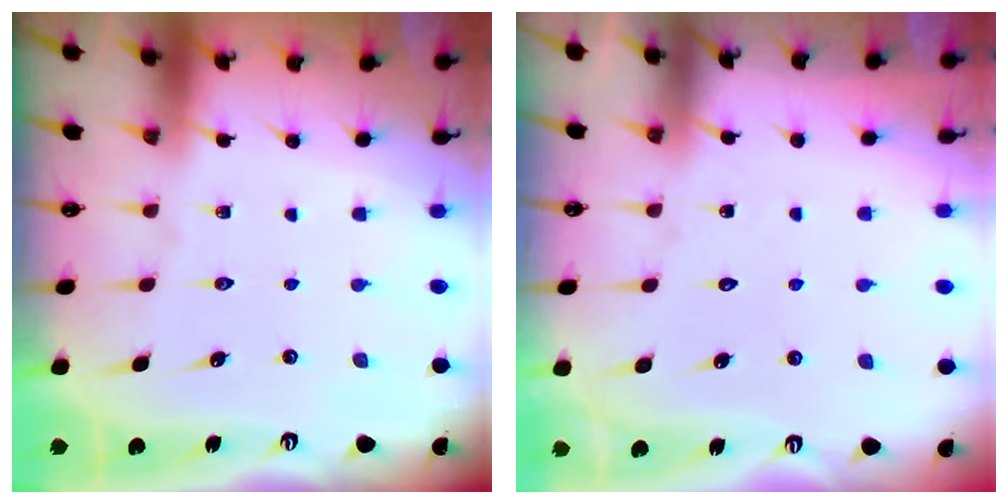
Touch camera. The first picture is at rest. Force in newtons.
{"total": 5.7, "press": 5.7, "slide": 0.5}